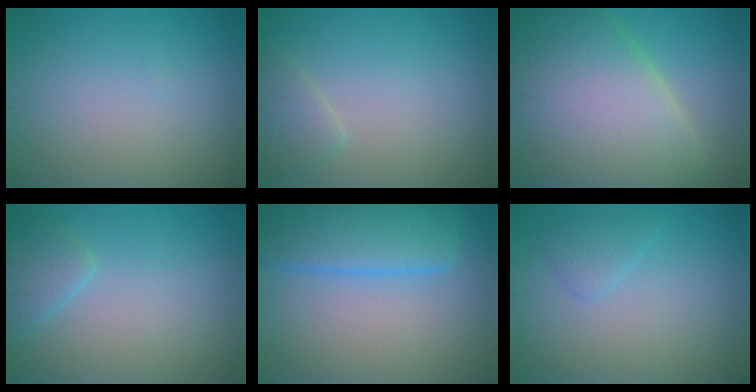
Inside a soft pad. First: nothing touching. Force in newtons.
{"total": 1.9, "press": 1.9, "slide": 0.2}
{"total": 14.5, "press": 14.4, "slide": 0.8}
{"total": 2.1, "press": 2.1, "slide": 0.1}
{"total": 6.6, "press": 6.6, "slide": 0.4}
{"total": 1.4, "press": 1.4, "slide": 0.1}